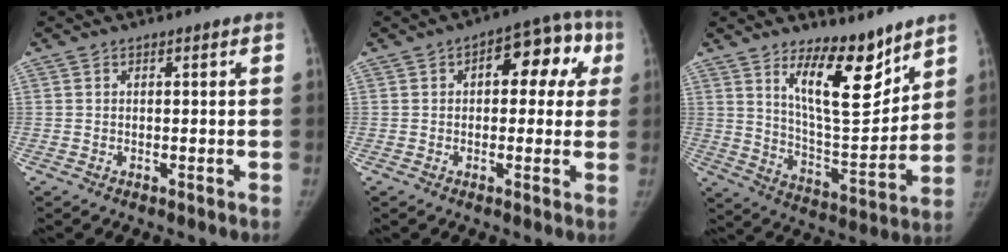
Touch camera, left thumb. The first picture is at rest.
{"total": 11.5, "force": [2.9, 6.6, 9.0], "torque": [-0.064, 0.030, 0.028]}
{"total": 14.3, "force": [9.6, 5.1, 9.3], "torque": [-0.110, -0.089, 0.172]}